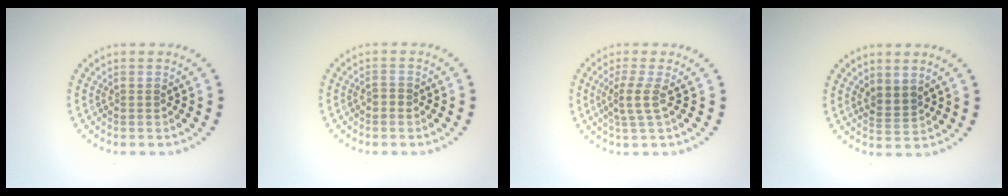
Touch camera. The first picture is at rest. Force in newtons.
{"total": 0.7, "press": 0.7, "slide": 0.2}
{"total": 2.1, "press": 1.6, "slide": 1.4}
{"total": 1.8, "press": 1.4, "slide": 1.1}